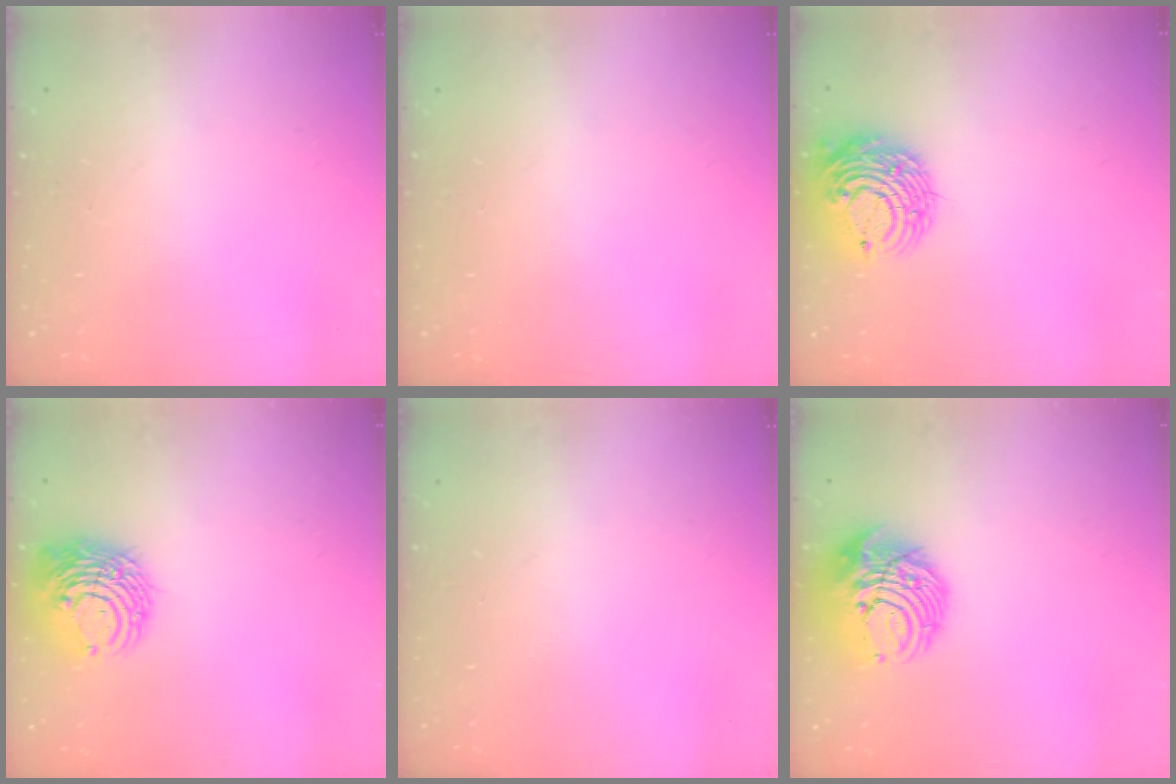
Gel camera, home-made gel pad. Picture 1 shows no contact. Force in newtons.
{"total": 0.0}
{"total": 12.1, "press": 12.1, "slide": 1.0}
{"total": 10.6, "press": 10.5, "slide": 1.3}
{"total": 0.0}
{"total": 12.1, "press": 12.0, "slide": 1.0}